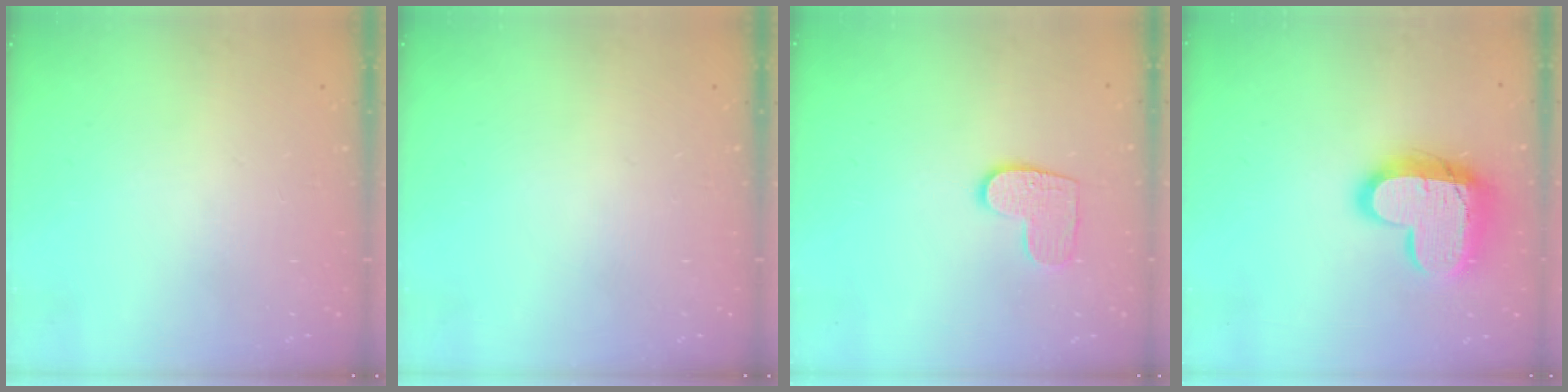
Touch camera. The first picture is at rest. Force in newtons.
{"total": 0.0}
{"total": 8.9, "press": 8.9, "slide": 0.5}
{"total": 16.4, "press": 16.3, "slide": 1.5}